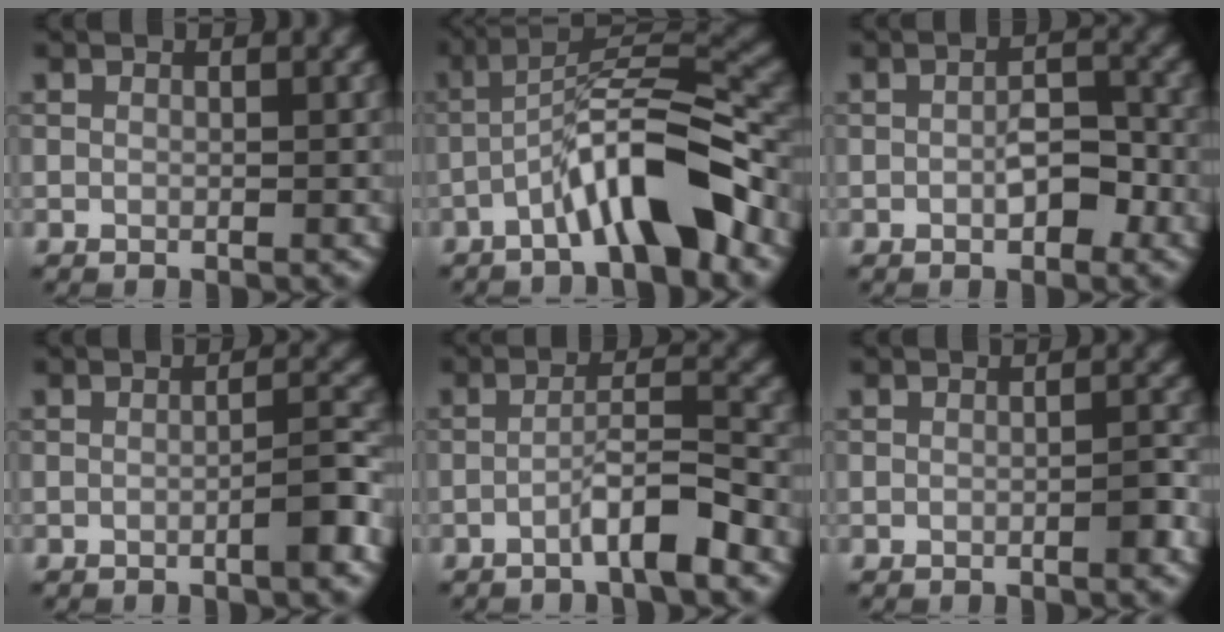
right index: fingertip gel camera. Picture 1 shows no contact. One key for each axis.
{"total": 8.2, "fx": -4.3, "fy": 1.6, "fz": 6.8, "tx": -0.116, "ty": 0.024, "tz": -0.077}
{"total": 3.0, "fx": -0.9, "fy": 1.2, "fz": 2.6, "tx": -0.041, "ty": 0.003, "tz": -0.016}
{"total": 2.6, "fx": -1.1, "fy": 0.3, "fz": 2.4, "tx": -0.031, "ty": 0.012, "tz": -0.020}
{"total": 4.0, "fx": -2.2, "fy": 0.4, "fz": 3.3, "tx": -0.056, "ty": 0.016, "tz": -0.045}
{"total": 1.3, "fx": -0.6, "fy": 0.1, "fz": 1.1, "tx": -0.015, "ty": 0.004, "tz": -0.010}